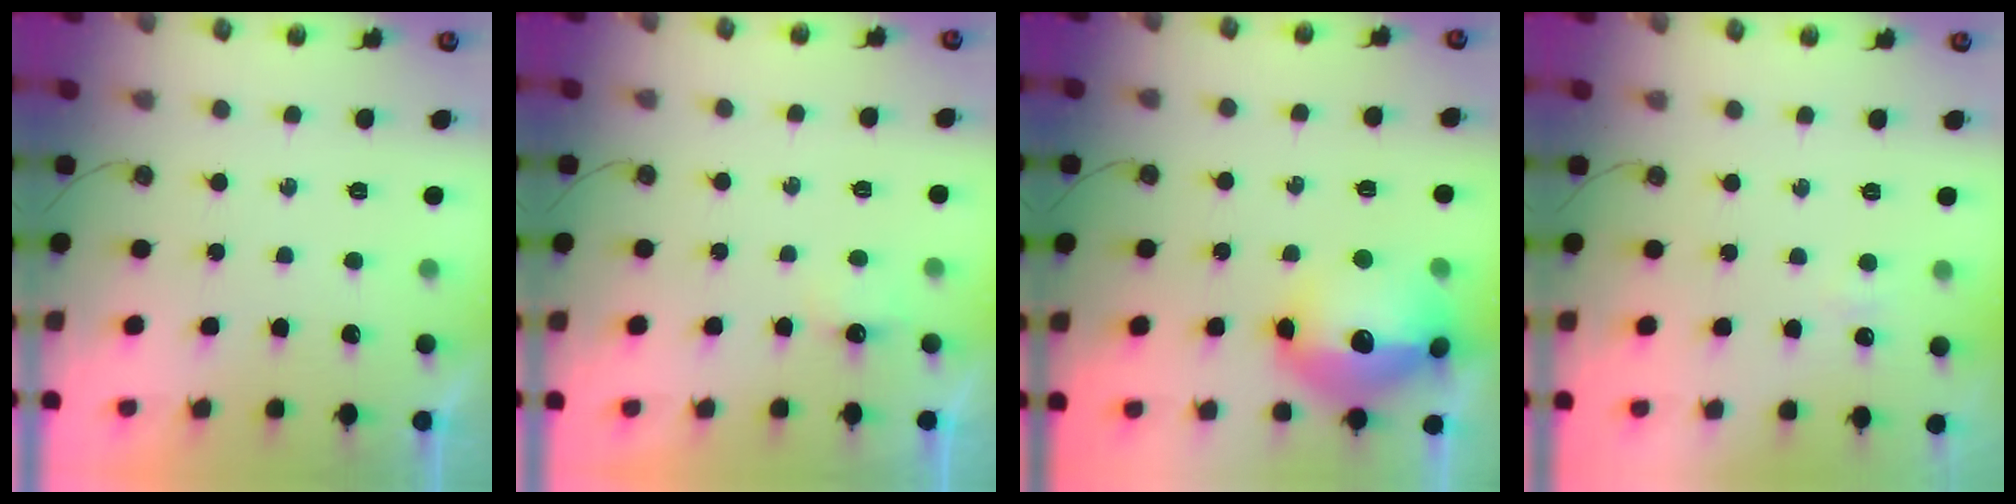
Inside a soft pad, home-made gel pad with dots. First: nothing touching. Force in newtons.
{"total": 2.7, "press": 2.6, "slide": 0.4}
{"total": 18.4, "press": 18.4, "slide": 1.4}
{"total": 2.9, "press": 2.5, "slide": 1.6}